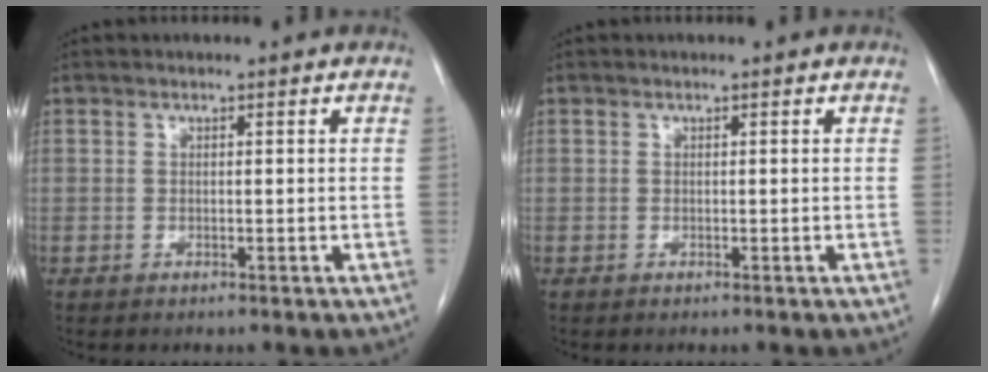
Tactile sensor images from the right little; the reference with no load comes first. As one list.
[{"total": 0.0}]